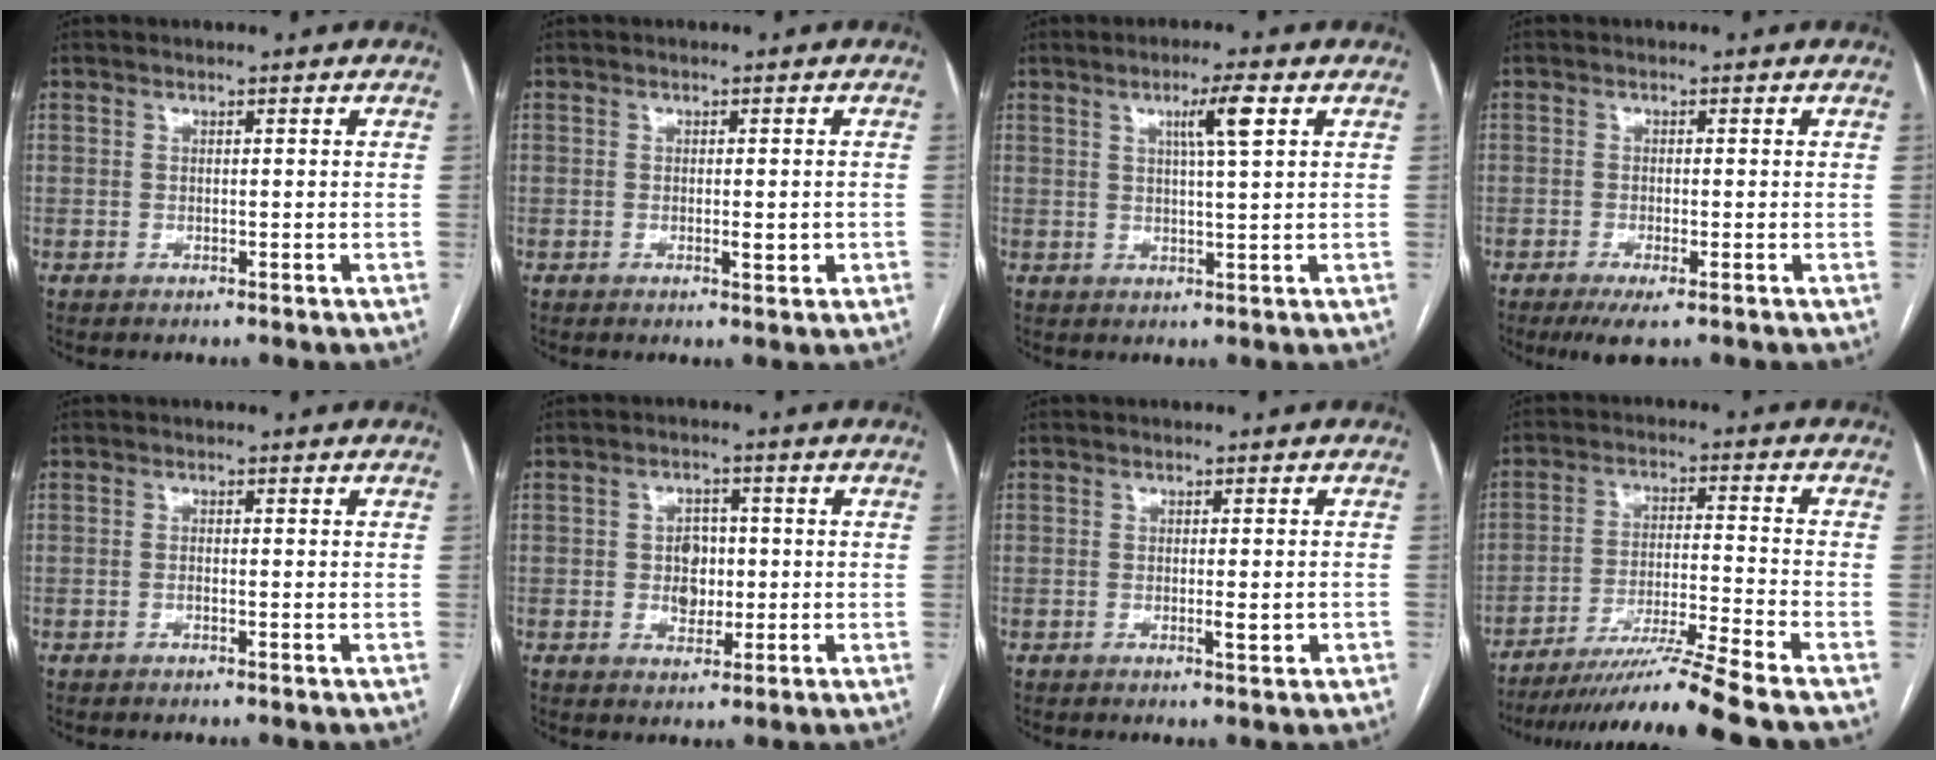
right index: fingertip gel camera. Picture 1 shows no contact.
{"total": 1.9, "force": [-0.3, 0.7, 1.7], "torque": [-0.024, -0.002, 0.001]}
{"total": 4.9, "force": [2.0, -0.3, 4.4], "torque": [-0.074, 0.001, 0.032]}
{"total": 3.7, "force": [-2.1, 0.6, 3.0], "torque": [-0.051, -0.009, -0.034]}
{"total": 0.7, "force": [-0.2, 0.1, 0.7], "torque": [-0.012, 0.001, -0.003]}
{"total": 4.4, "force": [-0.1, 3.3, 2.9], "torque": [-0.044, 0.009, 0.003]}
{"total": 2.4, "force": [-0.6, 0.4, 2.2], "torque": [-0.034, -0.003, -0.009]}
{"total": 13.1, "force": [-11.0, -3.1, 6.4], "torque": [-0.103, -0.022, -0.187]}